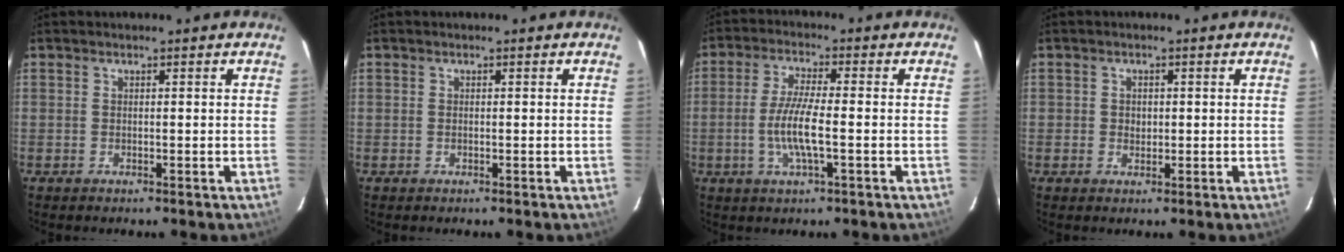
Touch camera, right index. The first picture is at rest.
{"total": 0.0}
{"total": 7.4, "force": [-1.7, 0.9, 7.1], "torque": [-0.142, -0.003, -0.035]}
{"total": 1.7, "force": [0.0, 1.7, 0.5], "torque": [-0.005, 0.004, 0.000]}